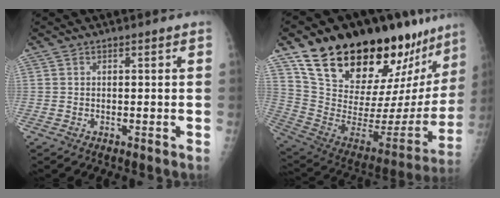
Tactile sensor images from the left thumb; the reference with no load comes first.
{"total": 33.6, "force": [24.9, 11.5, 19.3], "torque": [-0.275, -0.121, 0.379]}